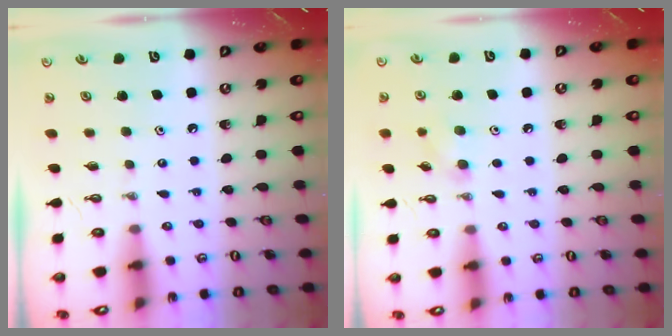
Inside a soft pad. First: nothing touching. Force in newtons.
{"total": 6.8, "press": 6.6, "slide": 1.6}